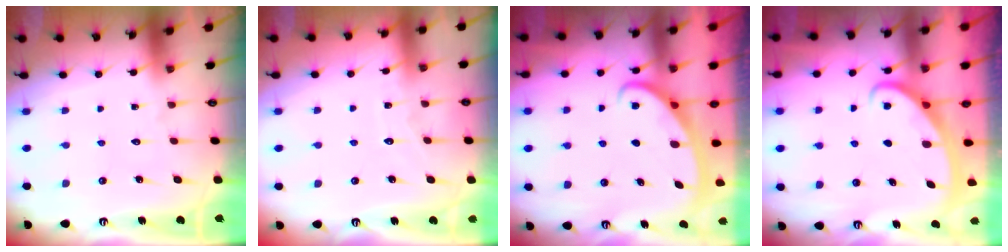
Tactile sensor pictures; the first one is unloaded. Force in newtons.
{"total": 3.8, "press": 3.8, "slide": 0.5}
{"total": 2.7, "press": 2.6, "slide": 0.4}
{"total": 2.8, "press": 2.8, "slide": 0.3}